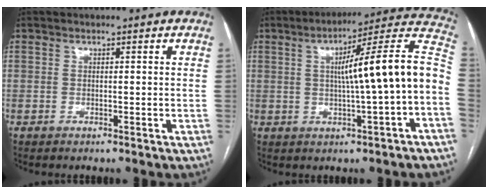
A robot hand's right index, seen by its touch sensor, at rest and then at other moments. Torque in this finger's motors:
{"motor_torque": [1.33, -0.21, 0.64, 0.18]}